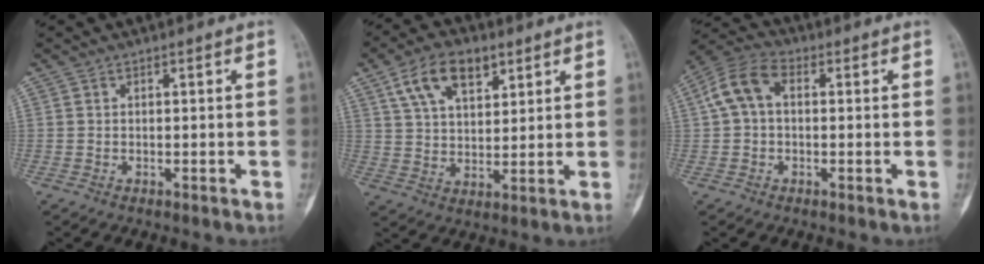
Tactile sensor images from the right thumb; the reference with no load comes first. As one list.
[{"total": 11.4, "force": [6.0, 6.2, 7.5], "torque": [-0.113, -0.014, 0.111]}, {"total": 7.8, "force": [1.0, 5.1, 5.8], "torque": [-0.116, 0.028, 0.010]}]